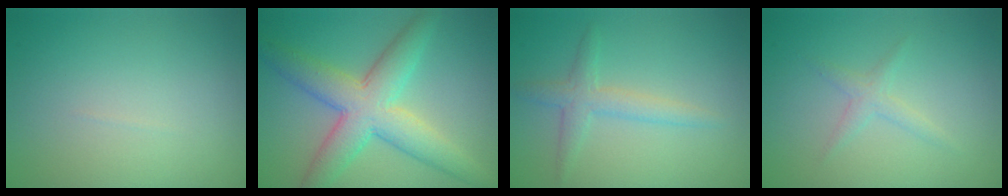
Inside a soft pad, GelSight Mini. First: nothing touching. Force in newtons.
{"total": 6.8, "press": 6.8, "slide": 0.2}
{"total": 2.3, "press": 2.3, "slide": 0.1}
{"total": 1.3, "press": 1.3, "slide": 0.0}